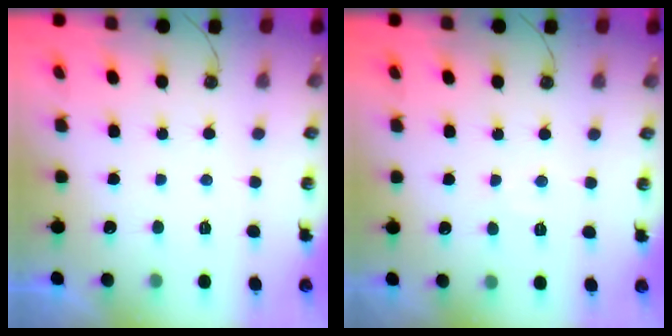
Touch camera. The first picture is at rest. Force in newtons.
{"total": 4.5, "press": 4.4, "slide": 0.8}